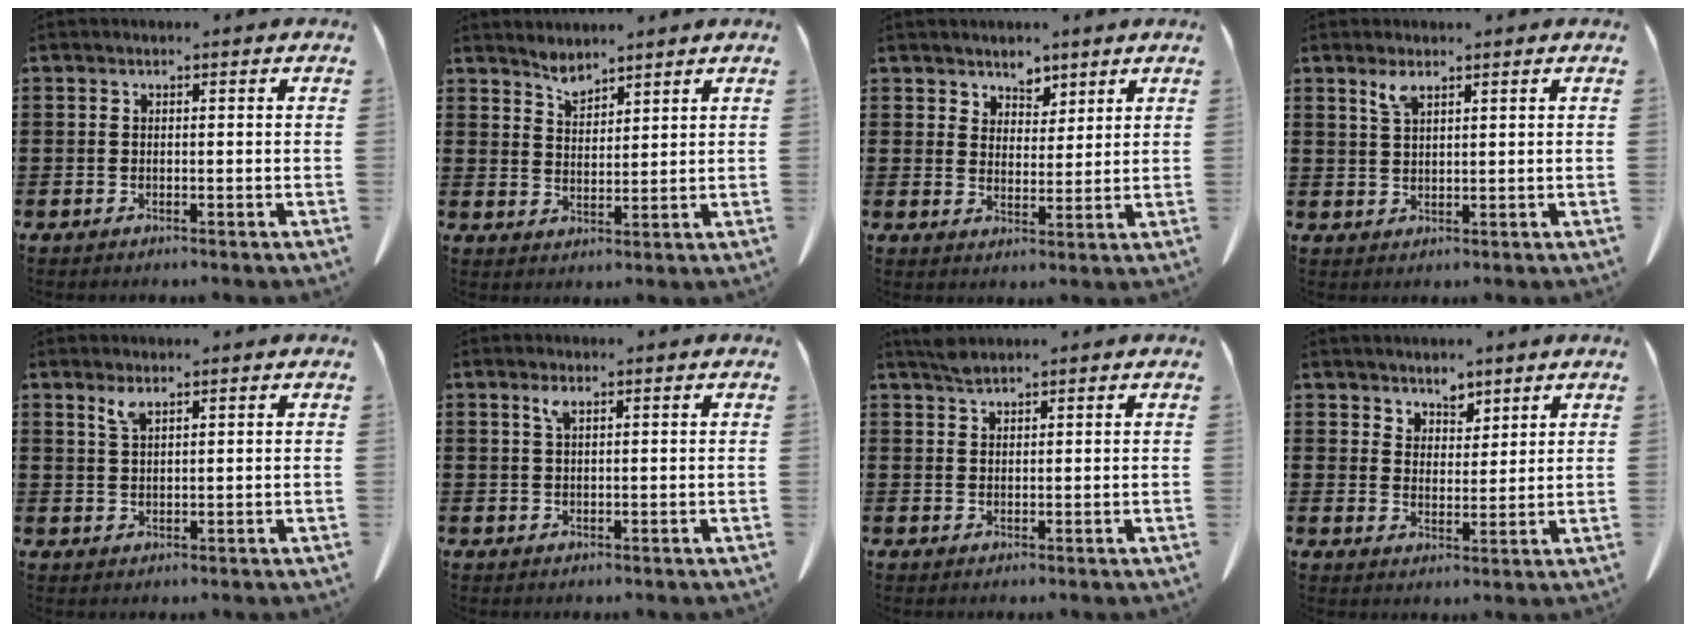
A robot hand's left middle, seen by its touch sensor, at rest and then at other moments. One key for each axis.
{"total": 3.3, "fx": 3.1, "fy": 0.9, "fz": 0.7, "tx": -0.022, "ty": -0.008, "tz": 0.059}
{"total": 3.8, "fx": 3.1, "fy": 2.1, "fz": -0.1, "tx": -0.015, "ty": -0.002, "tz": 0.059}
{"total": 2.7, "fx": 1.9, "fy": 0.5, "fz": 1.8, "tx": -0.042, "ty": -0.001, "tz": 0.035}
{"total": 2.5, "fx": 1.8, "fy": 0.4, "fz": 1.6, "tx": -0.039, "ty": -0.002, "tz": 0.034}
{"total": 2.1, "fx": 1.1, "fy": 0.5, "fz": 1.7, "tx": -0.038, "ty": 0.000, "tz": 0.020}
{"total": 2.1, "fx": 1.8, "fy": 0.5, "fz": 1.0, "tx": -0.025, "ty": -0.001, "tz": 0.034}
{"total": 3.8, "fx": 3.4, "fy": 1.7, "fz": -0.2, "tx": -0.010, "ty": -0.007, "tz": 0.064}